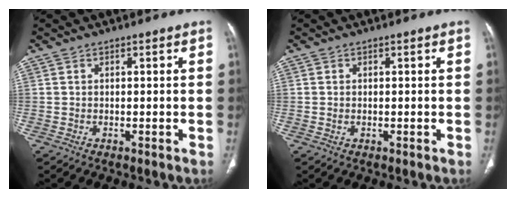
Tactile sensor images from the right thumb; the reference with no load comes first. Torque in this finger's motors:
{"motor_torque": [-0.23, 0.16, 0.11, 0.29, -0.03]}